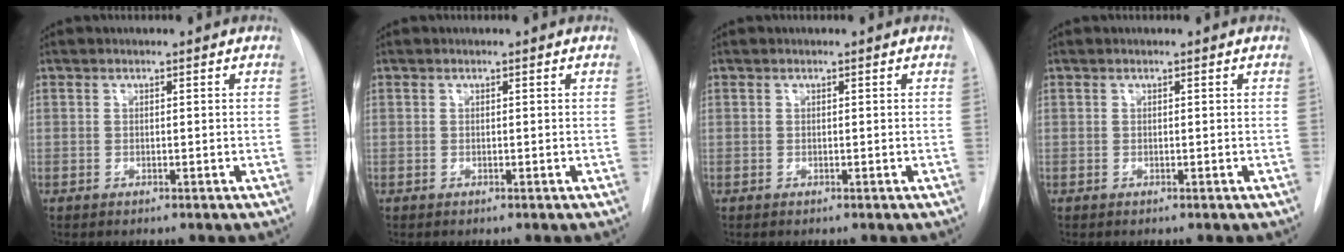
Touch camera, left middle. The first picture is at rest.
{"total": 0.0}
{"total": 0.0}
{"total": 0.0}